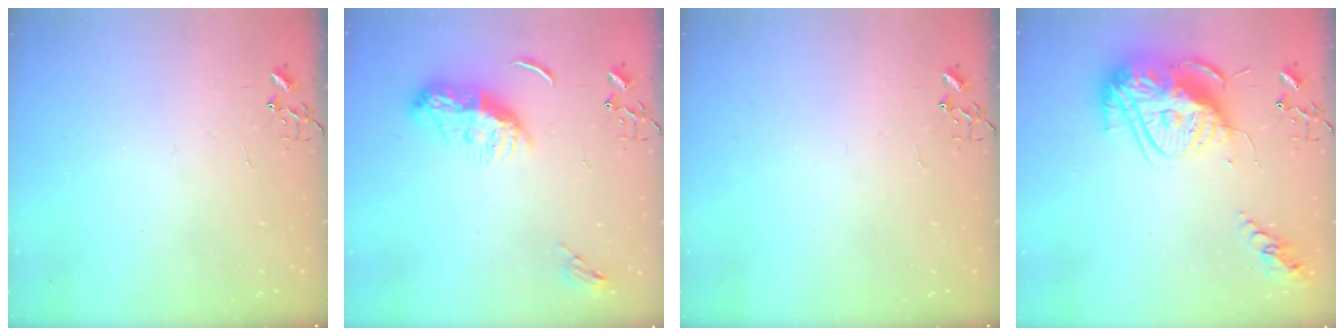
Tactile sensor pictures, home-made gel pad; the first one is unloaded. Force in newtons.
{"total": 12.0, "press": 11.9, "slide": 0.3}
{"total": 0.0}
{"total": 21.7, "press": 21.6, "slide": 2.0}